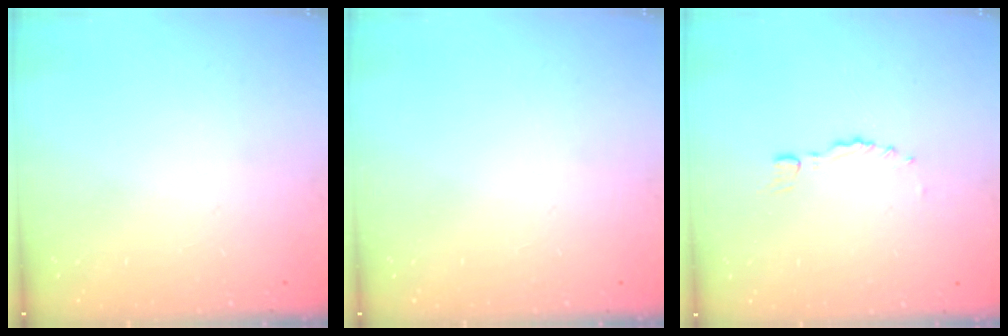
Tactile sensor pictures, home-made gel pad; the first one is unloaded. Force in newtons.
{"total": 0.0}
{"total": 0.0}